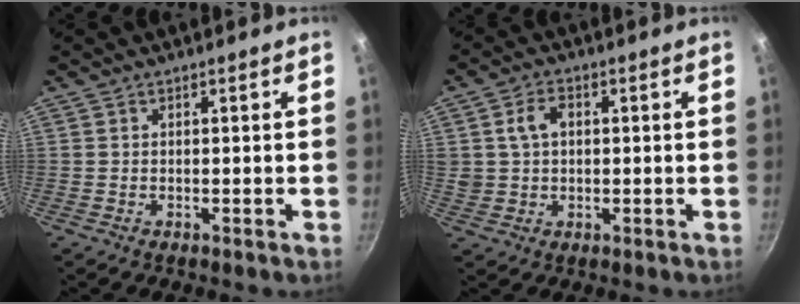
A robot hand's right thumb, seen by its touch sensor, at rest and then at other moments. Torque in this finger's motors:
{"motor_torque": [-0.12, 0.20, 0.07, 0.31, 0.03]}